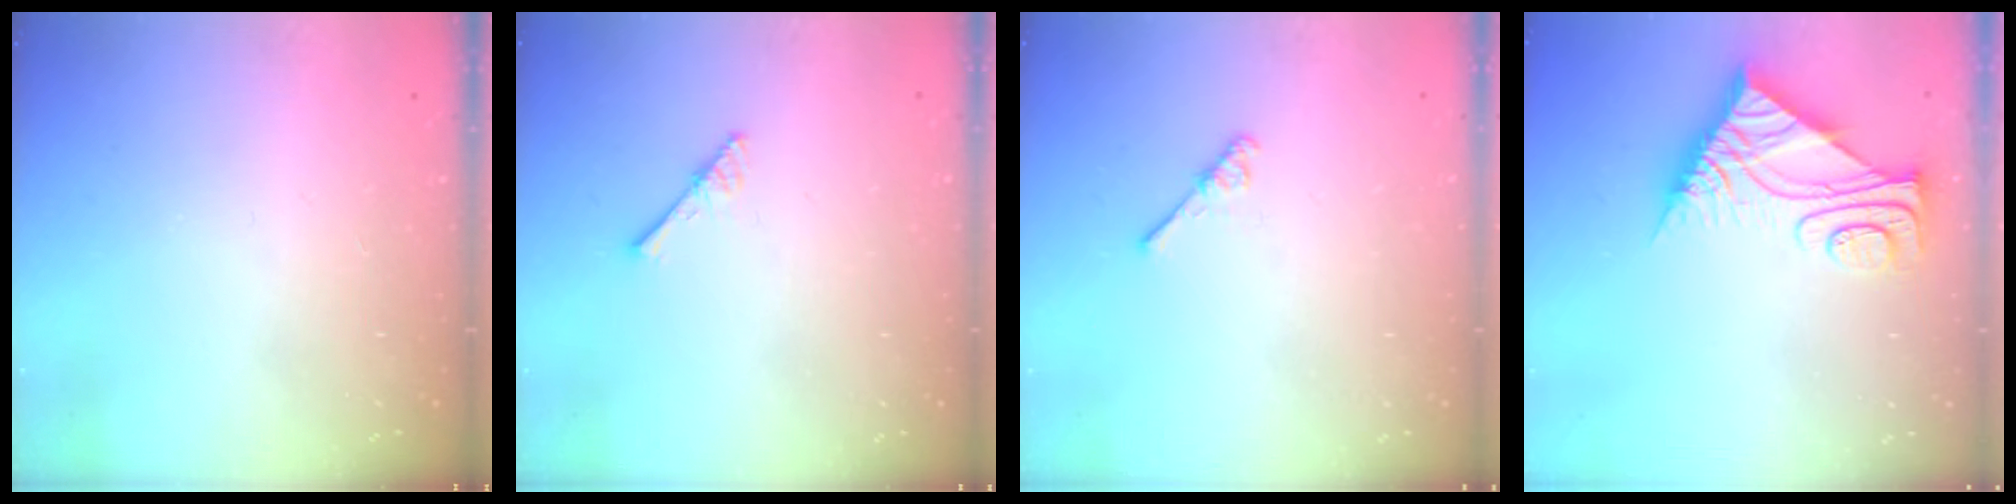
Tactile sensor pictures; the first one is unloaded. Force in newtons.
{"total": 3.0, "press": 3.0, "slide": 0.3}
{"total": 4.2, "press": 4.2, "slide": 0.6}
{"total": 8.3, "press": 8.3, "slide": 0.5}